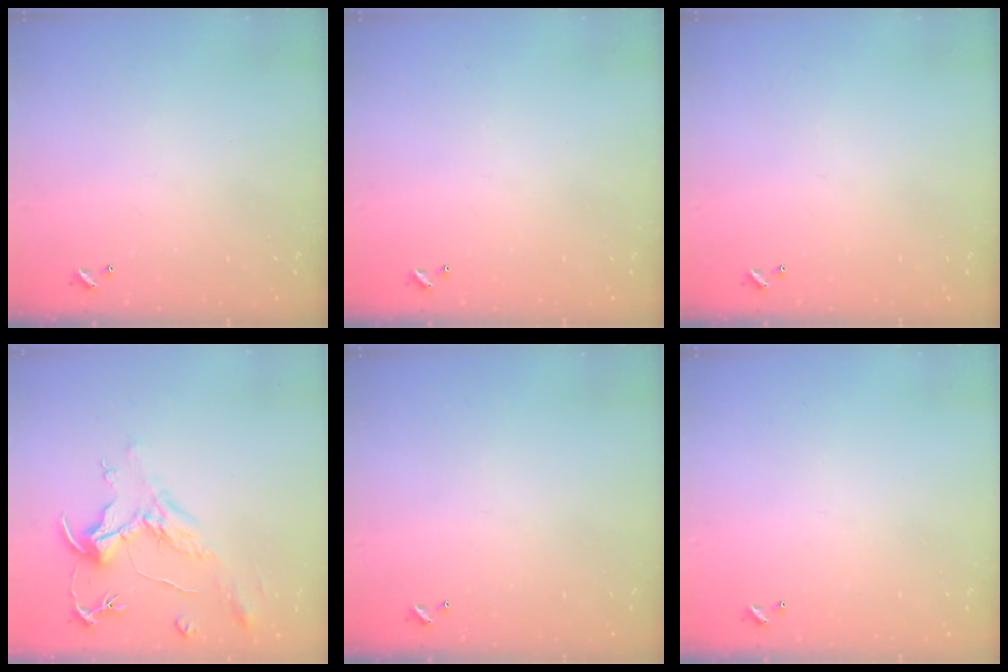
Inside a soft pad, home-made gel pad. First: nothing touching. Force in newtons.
{"total": 0.0}
{"total": 0.0}
{"total": 2.1, "press": 1.6, "slide": 1.3}
{"total": 0.0}
{"total": 0.0}